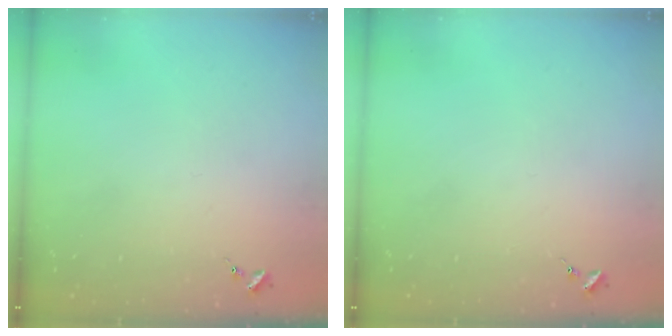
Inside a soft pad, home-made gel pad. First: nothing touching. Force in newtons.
{"total": 0.0}